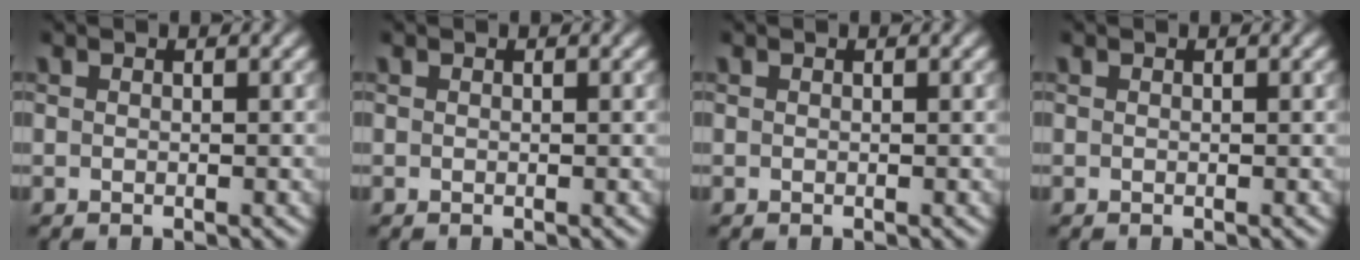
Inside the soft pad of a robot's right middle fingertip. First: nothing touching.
{"total": 0.0}
{"total": 0.0}
{"total": 0.0}